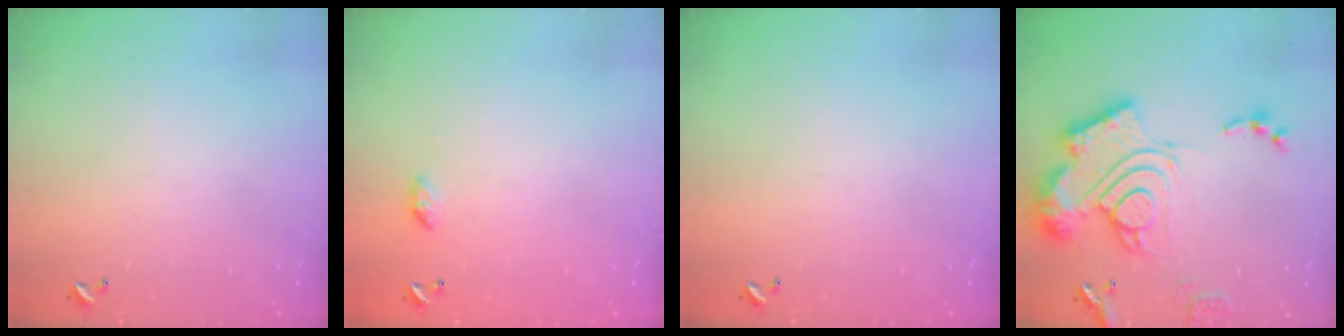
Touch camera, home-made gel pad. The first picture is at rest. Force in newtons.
{"total": 4.1, "press": 4.1, "slide": 0.6}
{"total": 0.0}
{"total": 23.3, "press": 23.1, "slide": 2.3}